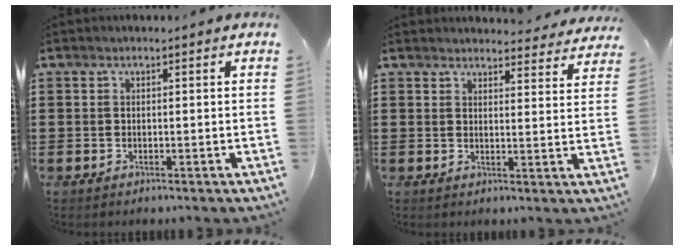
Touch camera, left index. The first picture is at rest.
{"total": 3.5, "force": [3.5, 0.4, 0.5], "torque": [-0.014, -0.017, 0.062]}